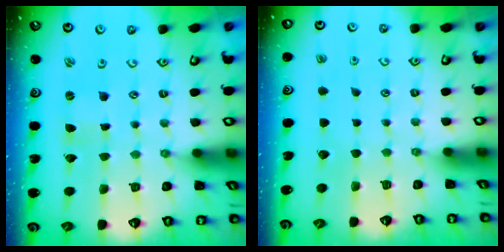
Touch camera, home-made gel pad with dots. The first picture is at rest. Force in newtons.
{"total": 0.0}